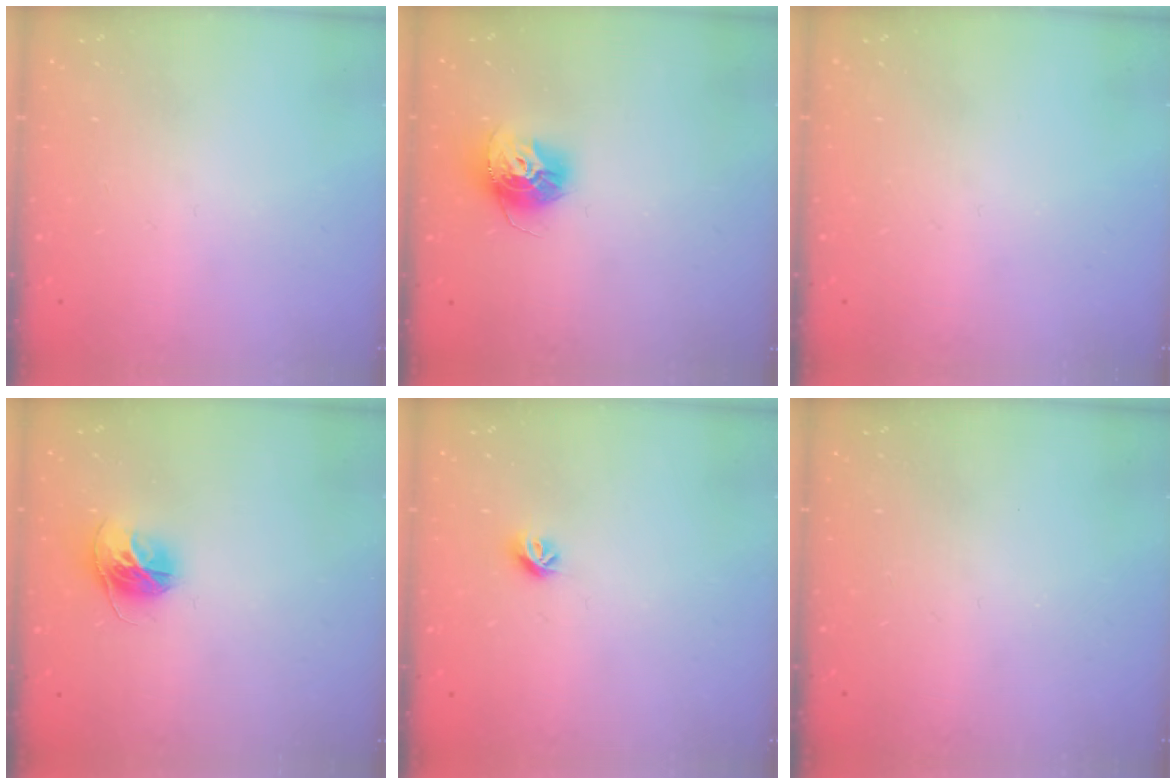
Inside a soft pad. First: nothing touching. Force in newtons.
{"total": 13.5, "press": 13.4, "slide": 1.2}
{"total": 0.0}
{"total": 11.2, "press": 11.2, "slide": 1.1}
{"total": 6.0, "press": 6.0, "slide": 0.7}
{"total": 0.0}